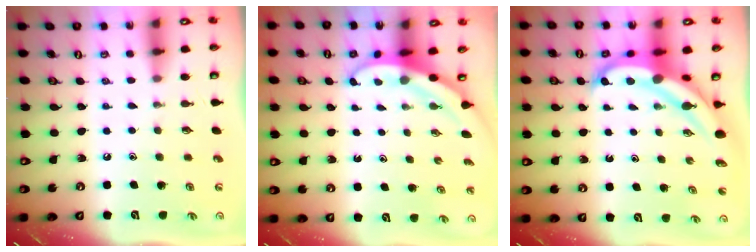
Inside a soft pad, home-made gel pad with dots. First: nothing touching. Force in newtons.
{"total": 3.3, "press": 3.3, "slide": 0.1}
{"total": 7.0, "press": 7.0, "slide": 0.9}